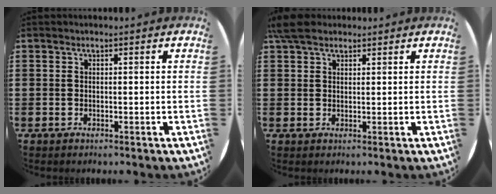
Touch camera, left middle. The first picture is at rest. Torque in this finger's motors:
{"motor_torque": [0.95, -0.74, 0.32, 0.11]}